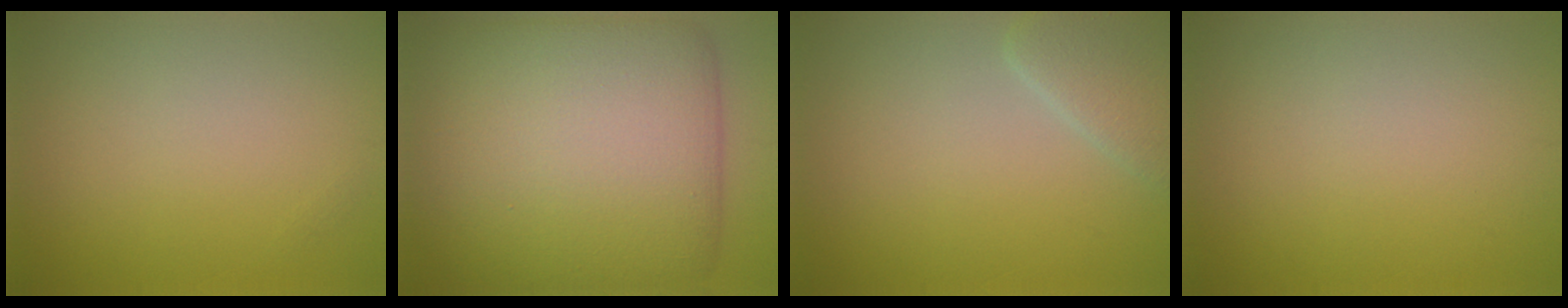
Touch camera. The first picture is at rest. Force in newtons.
{"total": 15.4, "press": 15.3, "slide": 0.6}
{"total": 3.0, "press": 3.0, "slide": 0.3}
{"total": 0.0}